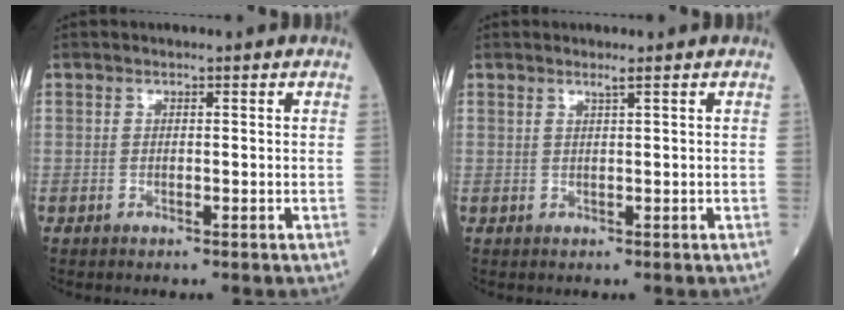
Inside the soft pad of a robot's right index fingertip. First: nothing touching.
{"total": 0.7, "force": [0.5, -0.3, 0.4], "torque": [-0.018, -0.004, 0.017]}